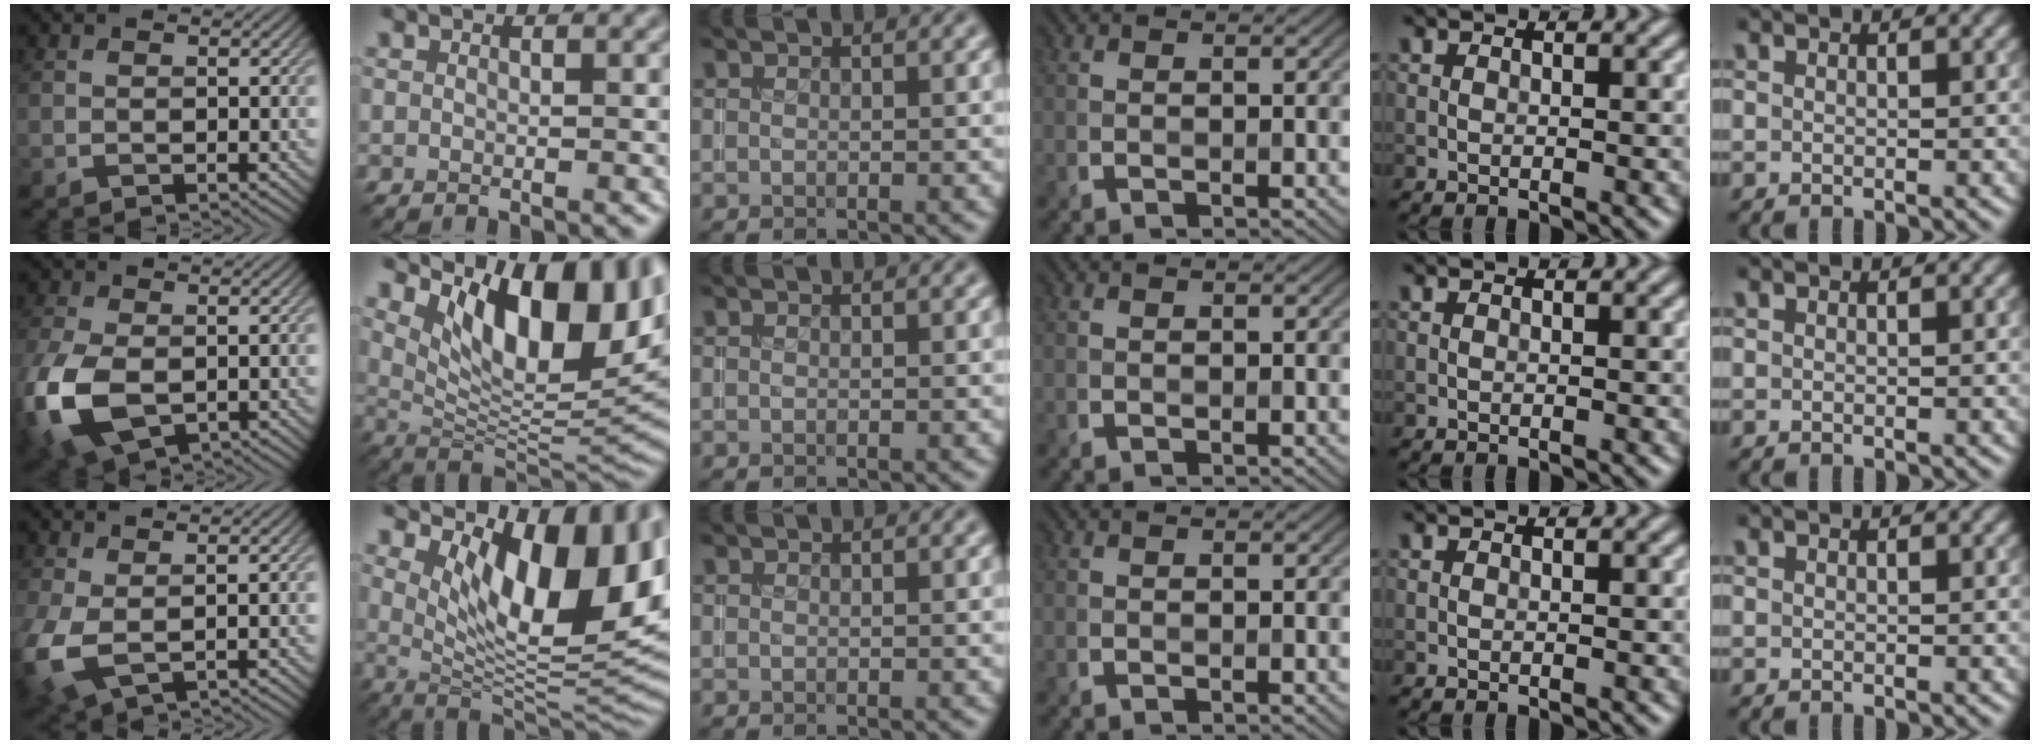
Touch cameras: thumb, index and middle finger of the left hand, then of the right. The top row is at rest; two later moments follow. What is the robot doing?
{"motion": "insert", "object": "coin"}